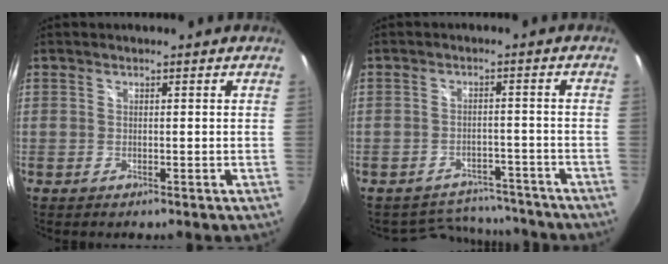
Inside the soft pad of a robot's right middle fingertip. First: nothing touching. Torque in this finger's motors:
{"motor_torque": [-0.60, -0.25, -0.16, -0.05]}